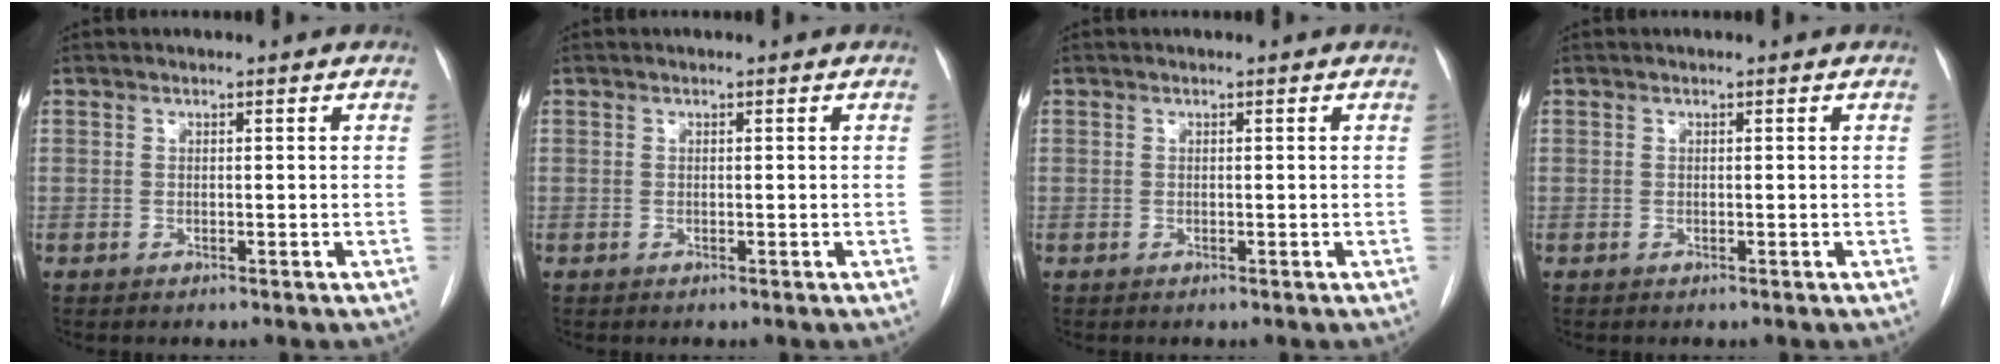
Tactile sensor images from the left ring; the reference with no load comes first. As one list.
[{"total": 0.0}, {"total": 0.0}, {"total": 0.0}]